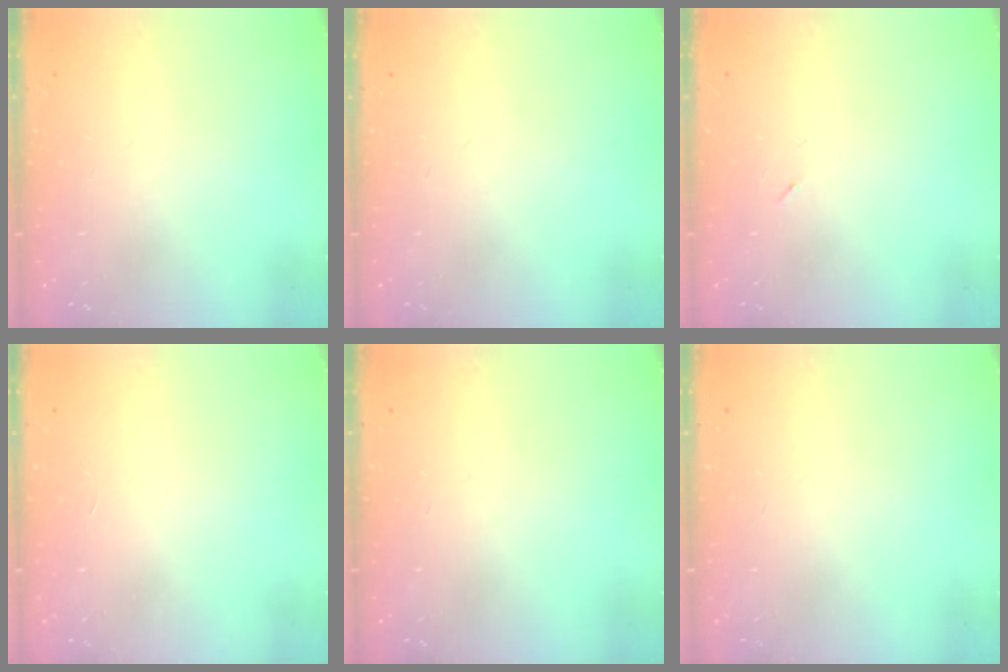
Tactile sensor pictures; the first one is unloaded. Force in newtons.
{"total": 0.0}
{"total": 2.2, "press": 1.9, "slide": 1.2}
{"total": 1.7, "press": 1.7, "slide": 0.1}
{"total": 0.0}
{"total": 0.0}